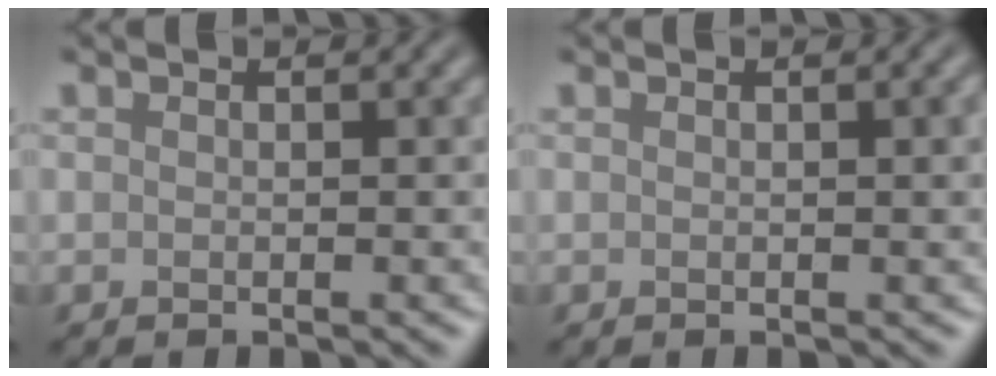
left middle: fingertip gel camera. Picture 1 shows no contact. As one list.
[{"total": 1.2, "force": [0.2, 0.2, 1.2], "torque": [-0.014, 0.000, 0.006]}]